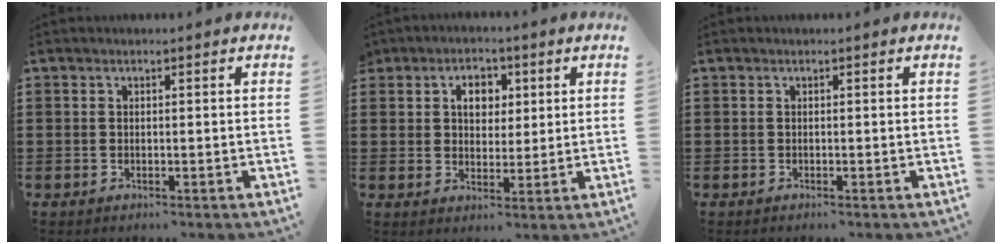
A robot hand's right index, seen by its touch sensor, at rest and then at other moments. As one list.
[{"total": 4.7, "force": [1.9, 3.7, 2.1], "torque": [-0.049, 0.014, 0.030]}, {"total": 0.0}]